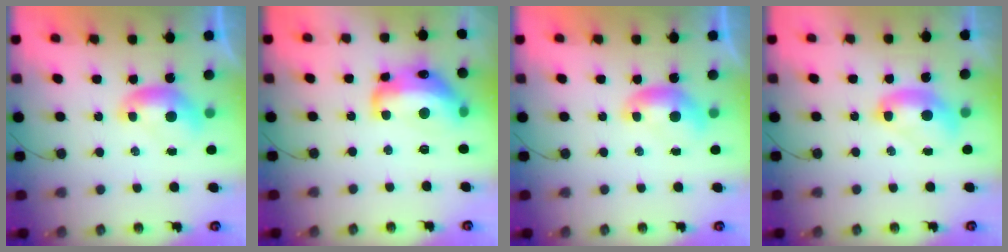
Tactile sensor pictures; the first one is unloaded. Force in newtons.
{"total": 11.0, "press": 10.9, "slide": 1.1}
{"total": 0.0}
{"total": 2.5, "press": 2.5, "slide": 0.1}